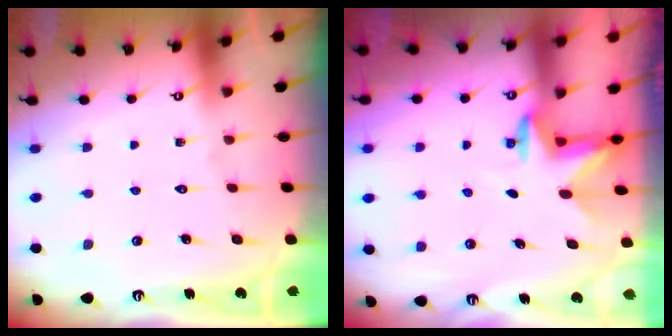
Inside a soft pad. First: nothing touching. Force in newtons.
{"total": 2.9, "press": 2.8, "slide": 0.7}